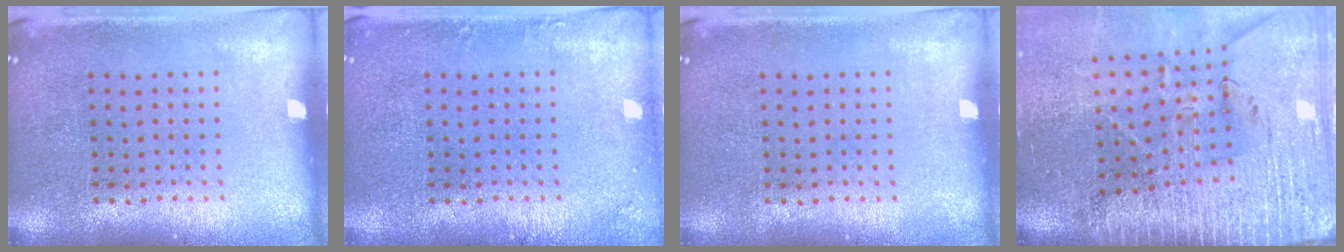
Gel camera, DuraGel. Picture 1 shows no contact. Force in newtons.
{"total": 1.0, "press": 1.0, "slide": 0.2}
{"total": 0.0}
{"total": 3.9, "press": 3.4, "slide": 1.9}